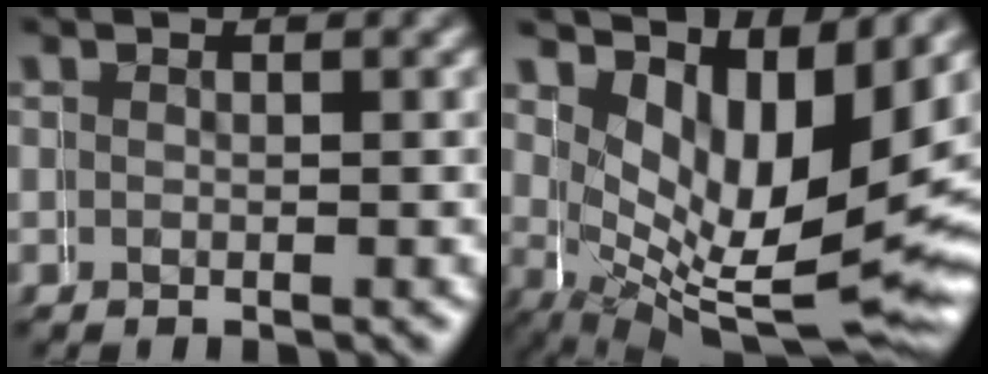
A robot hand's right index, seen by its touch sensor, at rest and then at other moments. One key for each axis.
{"total": 9.0, "fx": -0.1, "fy": 4.4, "fz": 7.8, "tx": -0.134, "ty": -0.059, "tz": 0.026}